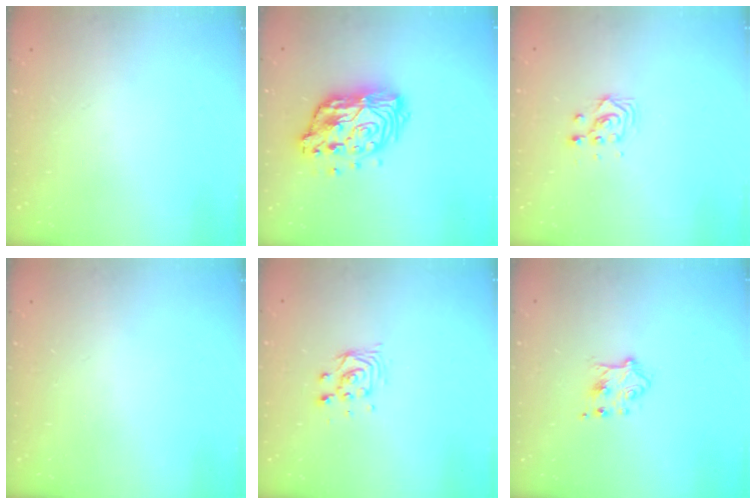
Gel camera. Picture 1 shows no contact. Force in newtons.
{"total": 15.5, "press": 15.5, "slide": 1.3}
{"total": 4.5, "press": 4.5, "slide": 0.2}
{"total": 0.0}
{"total": 5.0, "press": 5.0, "slide": 0.1}
{"total": 5.5, "press": 5.4, "slide": 1.0}